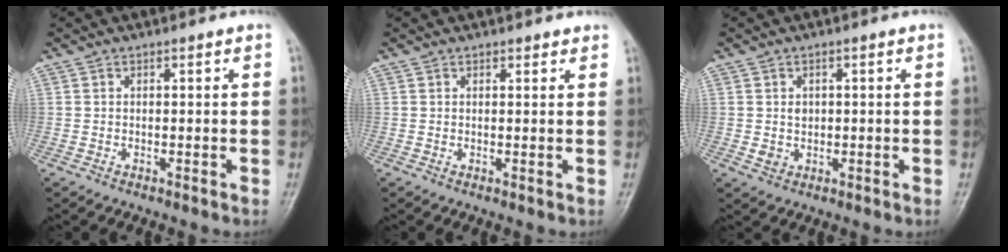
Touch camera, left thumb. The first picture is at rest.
{"total": 0.9, "force": [0.7, 0.5, 0.3], "torque": [0.001, -0.006, 0.006]}
{"total": 2.6, "force": [0.0, 2.3, 1.3], "torque": [-0.009, 0.001, 0.006]}